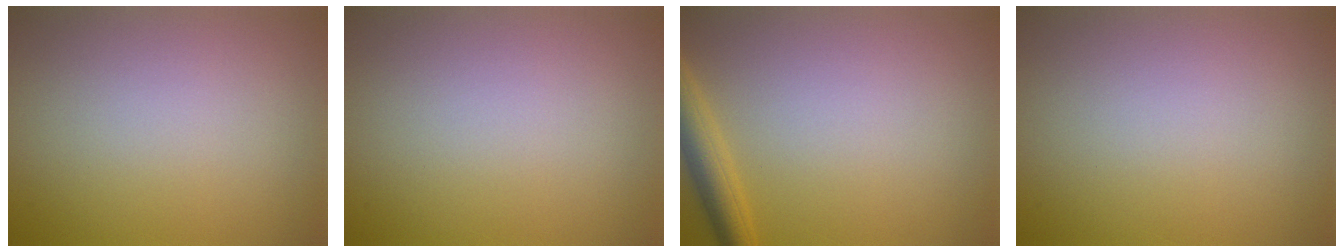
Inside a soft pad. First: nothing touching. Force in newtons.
{"total": 0.0}
{"total": 3.0, "press": 2.9, "slide": 0.2}
{"total": 0.0}